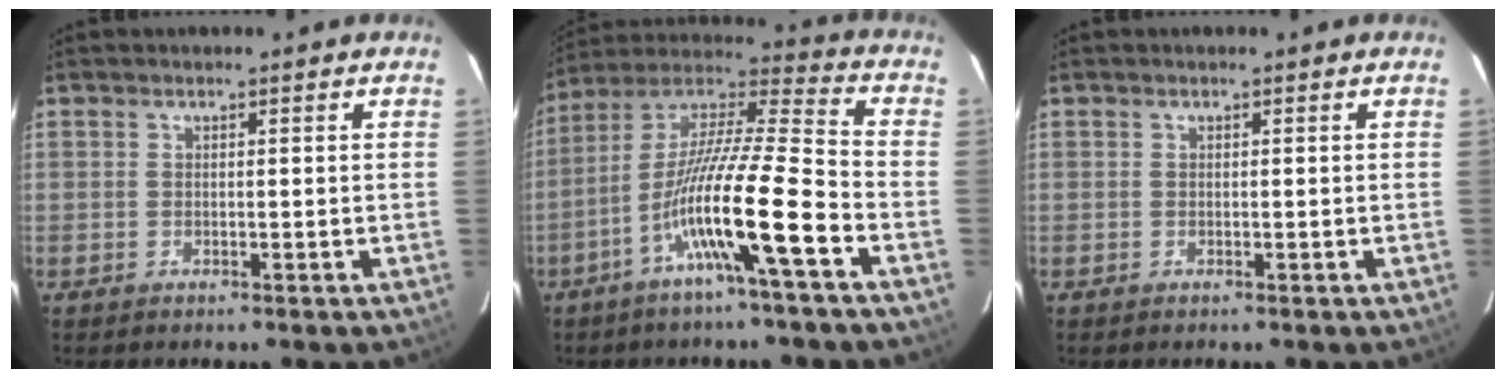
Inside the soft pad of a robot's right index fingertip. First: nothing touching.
{"total": 16.0, "force": [-6.8, -0.3, 14.5], "torque": [-0.273, 0.000, -0.130]}
{"total": 0.0}